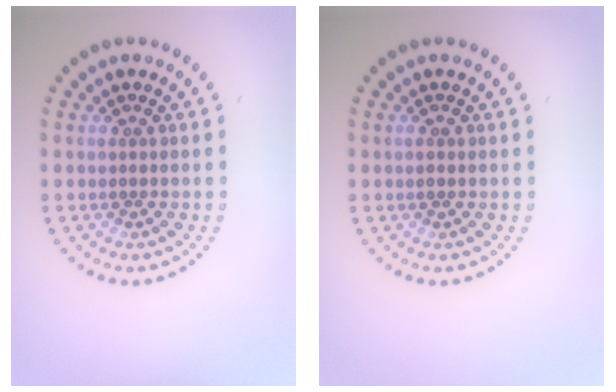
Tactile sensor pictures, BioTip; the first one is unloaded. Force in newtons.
{"total": 0.8, "press": 0.8, "slide": 0.1}